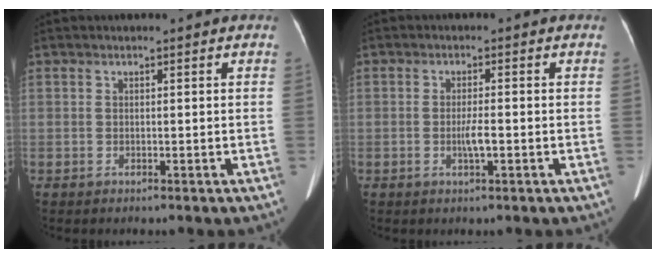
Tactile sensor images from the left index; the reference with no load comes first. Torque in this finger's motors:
{"motor_torque": [0.45, 0.17, 0.10, 0.01]}